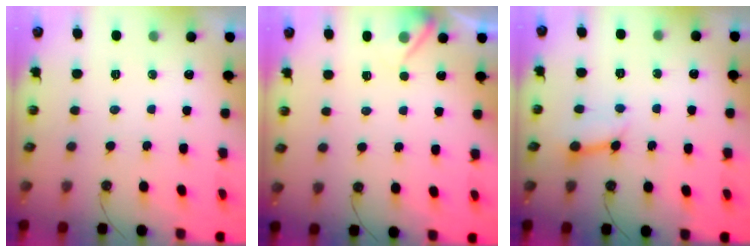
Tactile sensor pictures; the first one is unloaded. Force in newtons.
{"total": 5.2, "press": 5.1, "slide": 0.8}
{"total": 3.7, "press": 3.7, "slide": 0.5}